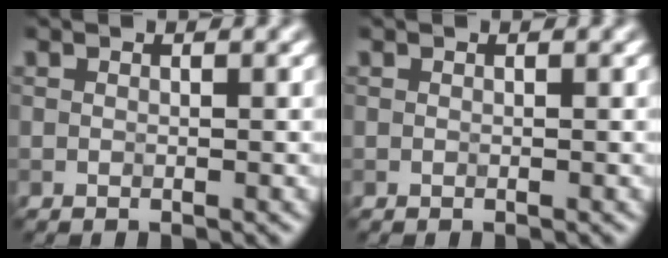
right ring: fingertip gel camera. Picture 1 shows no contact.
{"total": 0.0}